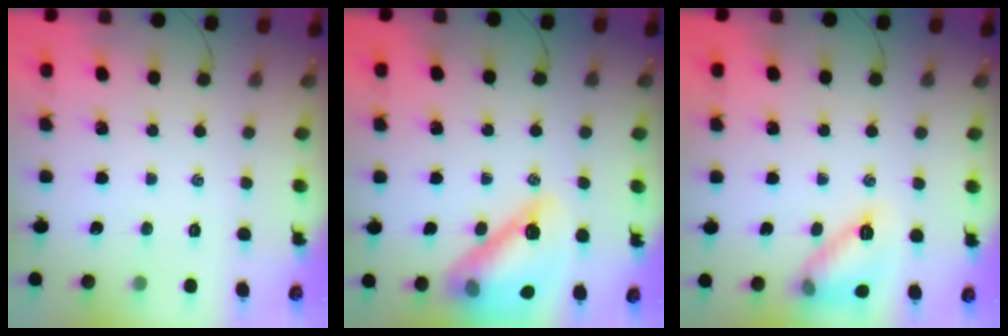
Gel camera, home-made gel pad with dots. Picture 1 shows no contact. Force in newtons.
{"total": 17.7, "press": 17.5, "slide": 2.4}
{"total": 11.6, "press": 11.6, "slide": 0.3}